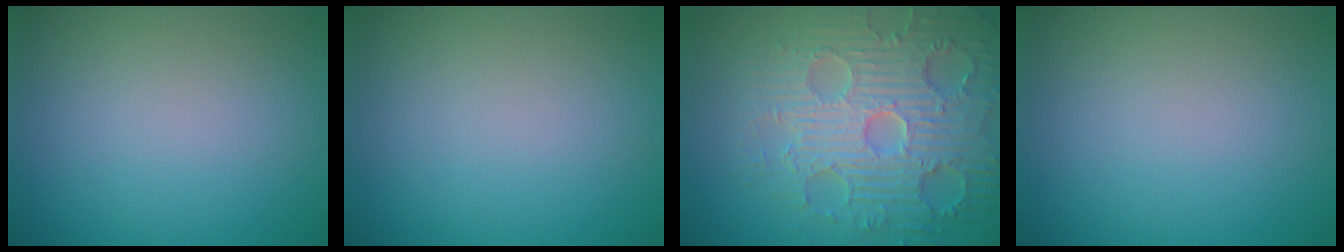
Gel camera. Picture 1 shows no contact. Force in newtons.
{"total": 0.0}
{"total": 8.0, "press": 6.4, "slide": 4.8}
{"total": 0.0}